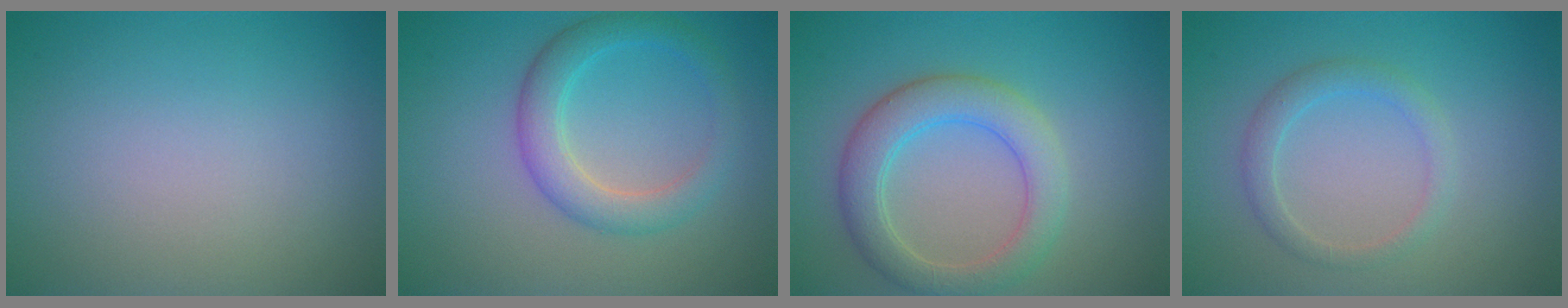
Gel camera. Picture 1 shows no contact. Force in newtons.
{"total": 3.7, "press": 3.7, "slide": 0.3}
{"total": 4.7, "press": 4.6, "slide": 0.4}
{"total": 2.0, "press": 2.0, "slide": 0.3}